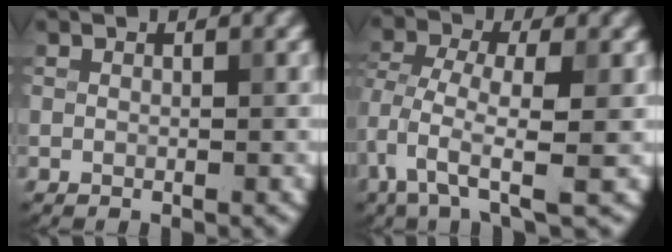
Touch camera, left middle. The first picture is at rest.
{"total": 4.7, "force": [-1.5, 1.5, 4.2], "torque": [-0.084, 0.000, -0.038]}